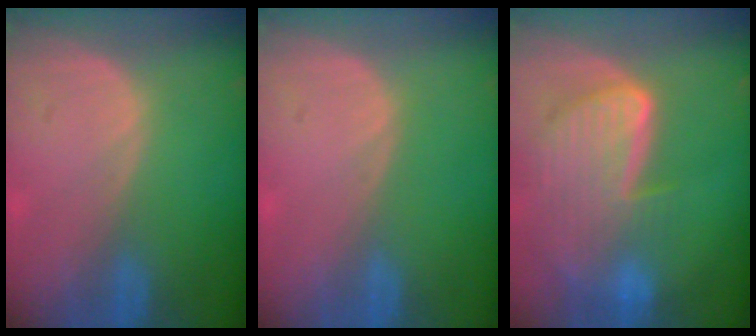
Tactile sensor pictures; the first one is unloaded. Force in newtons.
{"total": 0.0}
{"total": 9.8, "press": 8.3, "slide": 5.3}